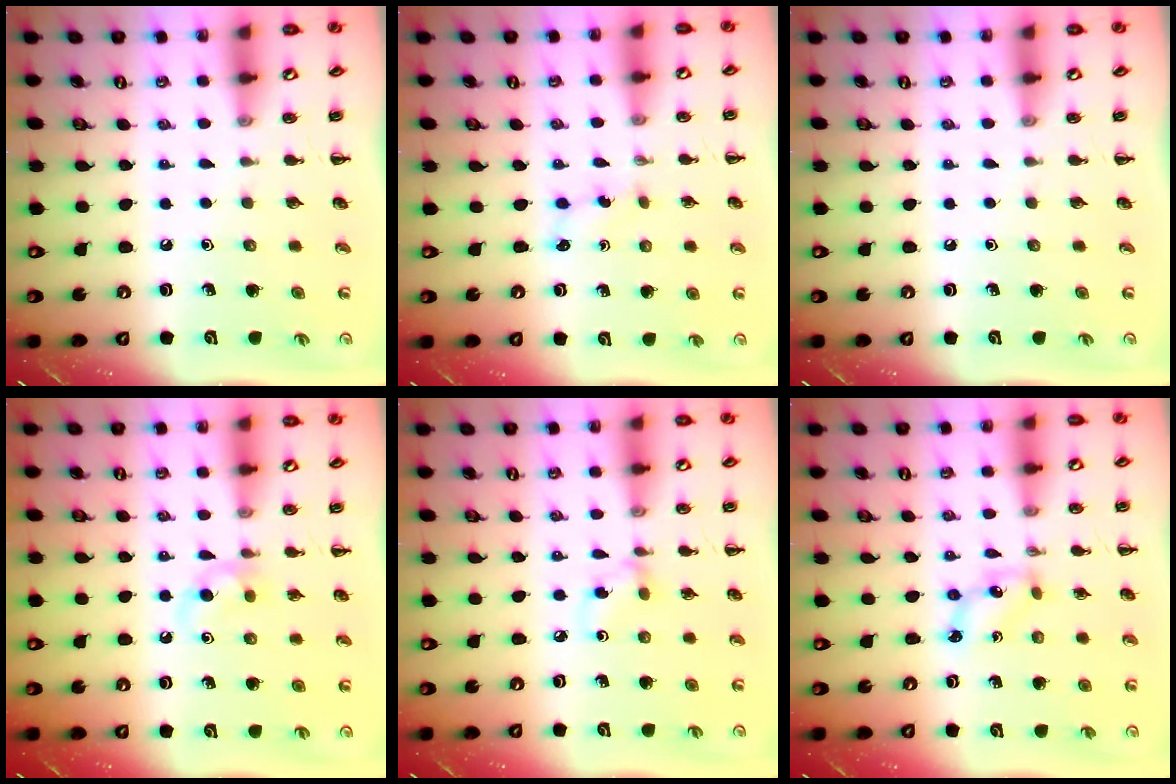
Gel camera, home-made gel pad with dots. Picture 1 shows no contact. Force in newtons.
{"total": 2.6, "press": 2.5, "slide": 0.8}
{"total": 0.0}
{"total": 5.1, "press": 4.7, "slide": 1.9}
{"total": 3.6, "press": 3.3, "slide": 1.4}
{"total": 2.8, "press": 2.7, "slide": 0.7}